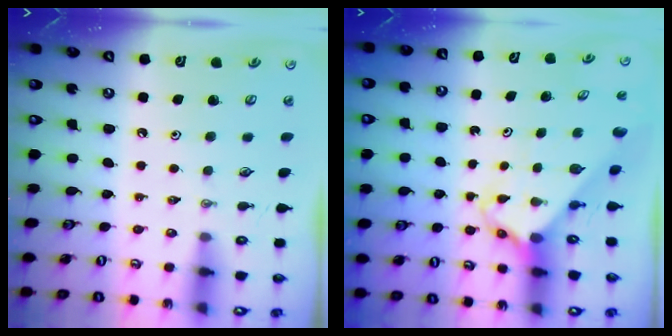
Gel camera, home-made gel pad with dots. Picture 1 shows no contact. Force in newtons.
{"total": 2.5, "press": 2.5, "slide": 0.2}